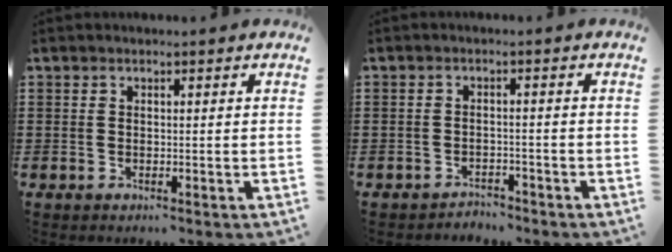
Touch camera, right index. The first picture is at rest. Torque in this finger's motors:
{"motor_torque": [1.09, 1.04, 0.03, -0.01]}